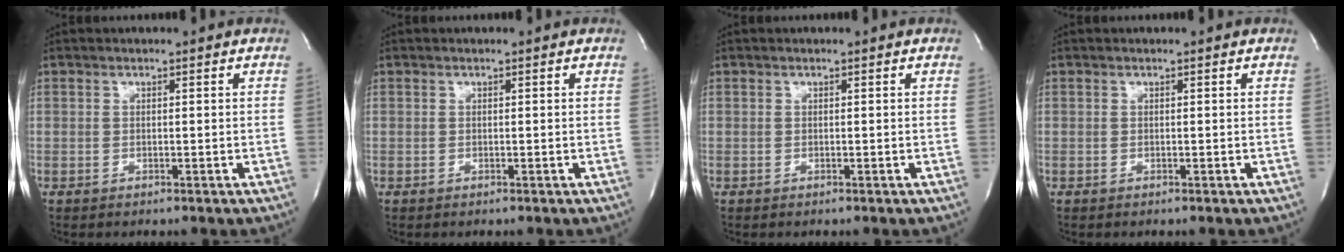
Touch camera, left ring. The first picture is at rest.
{"total": 0.0}
{"total": 0.0}
{"total": 0.0}